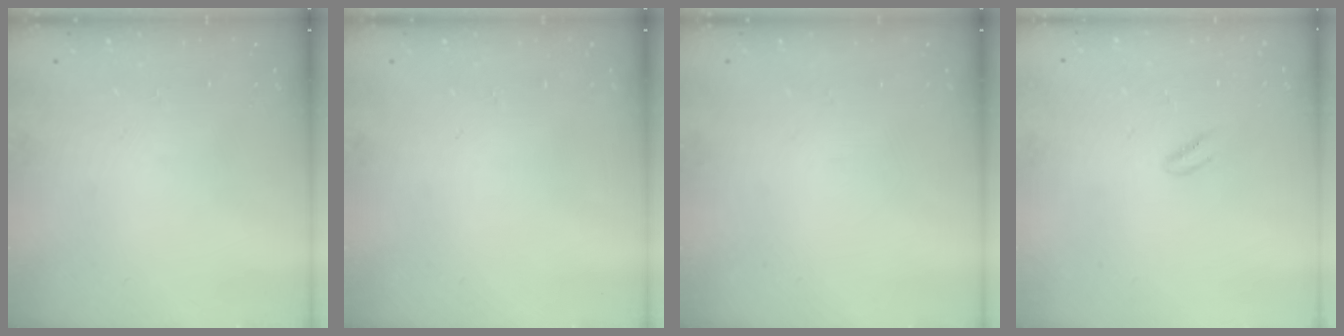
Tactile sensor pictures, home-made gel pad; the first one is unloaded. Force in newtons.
{"total": 0.0}
{"total": 0.0}
{"total": 1.8, "press": 1.6, "slide": 0.9}